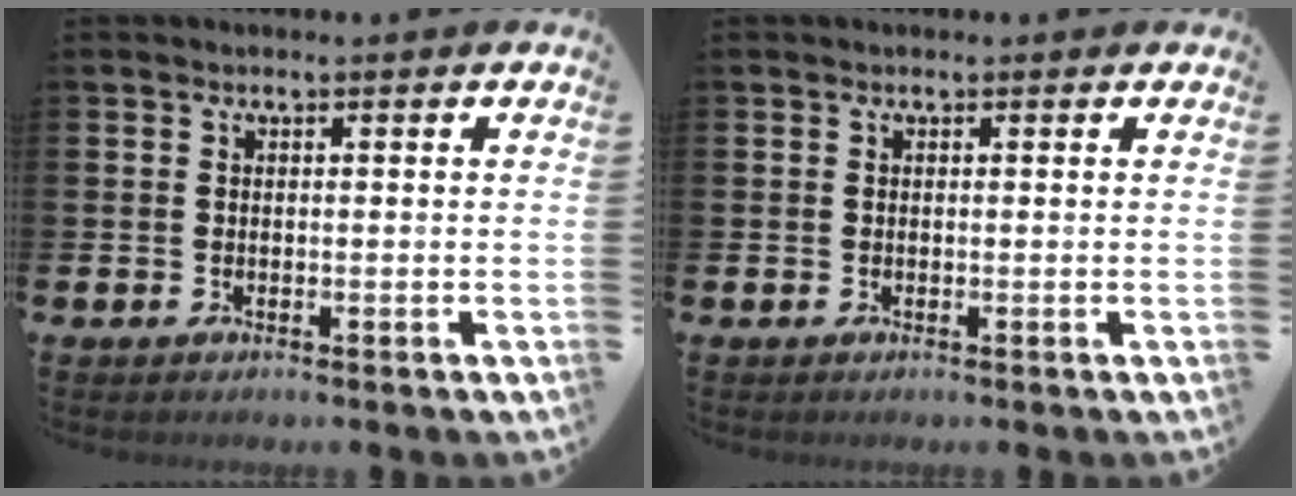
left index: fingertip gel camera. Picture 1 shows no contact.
{"total": 0.0}